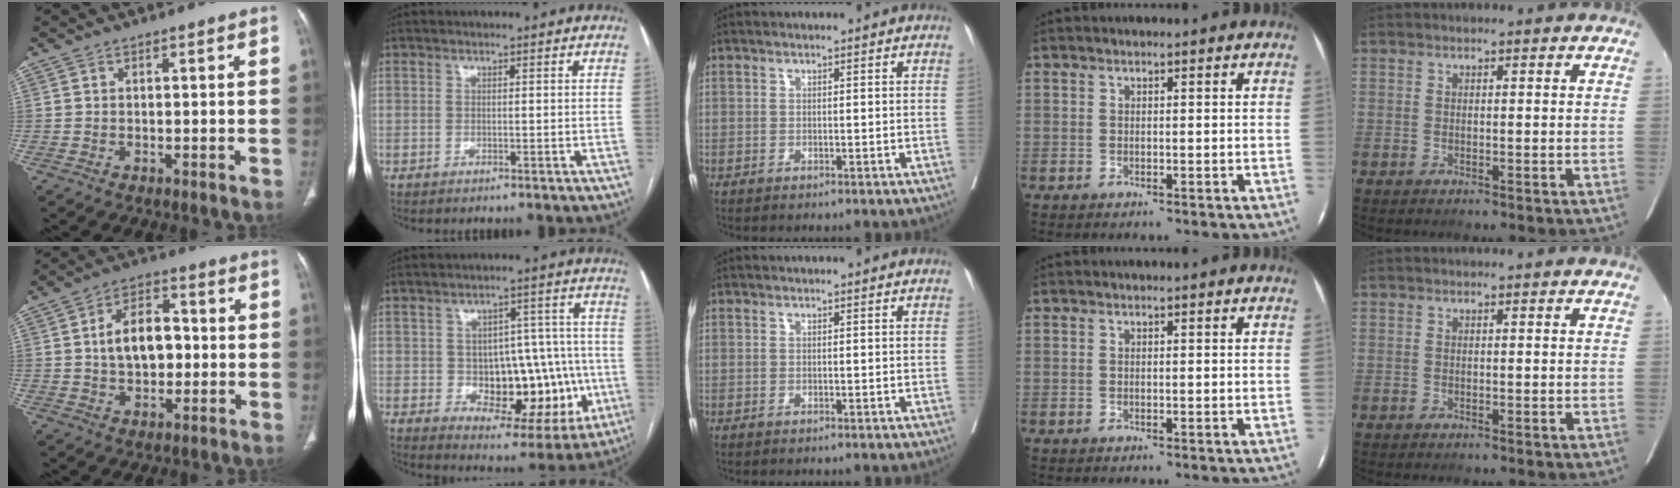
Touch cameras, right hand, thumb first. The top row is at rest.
{"thumb": {"total": 9.6, "force": [0.2, 6.1, 7.4], "torque": [-0.102, 0.022, -0.002]}, "index": {"total": 15.2, "force": [-2.6, 8.5, 12.3], "torque": [-0.150, 0.035, -0.011]}}